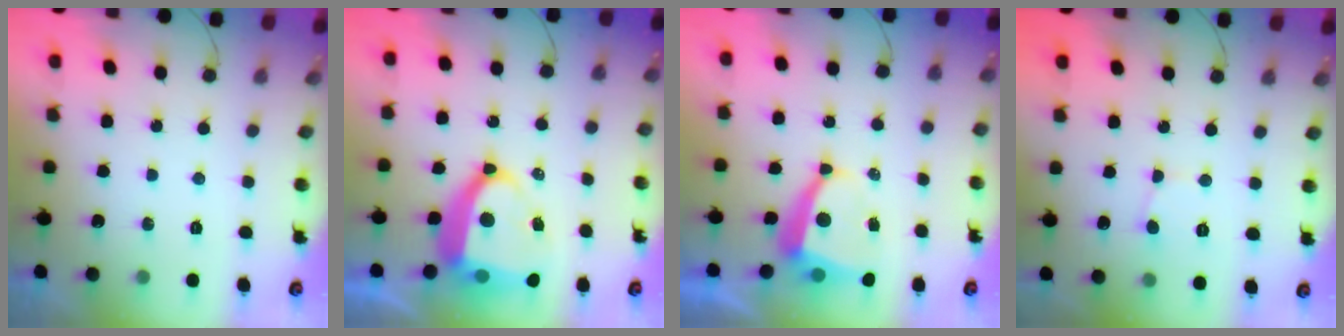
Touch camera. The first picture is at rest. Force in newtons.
{"total": 14.5, "press": 14.4, "slide": 1.8}
{"total": 6.6, "press": 6.6, "slide": 0.7}
{"total": 3.7, "press": 3.6, "slide": 0.3}